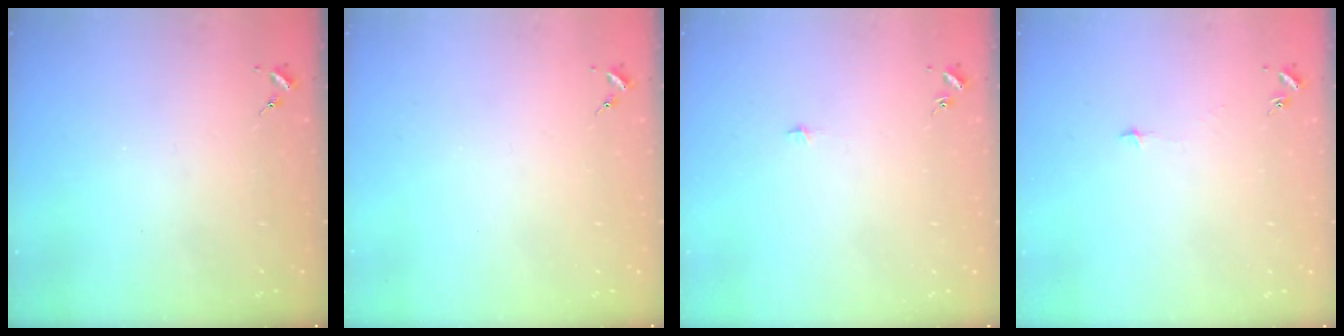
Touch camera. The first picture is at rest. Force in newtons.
{"total": 0.0}
{"total": 2.6, "press": 2.6, "slide": 0.2}
{"total": 2.9, "press": 2.9, "slide": 0.3}